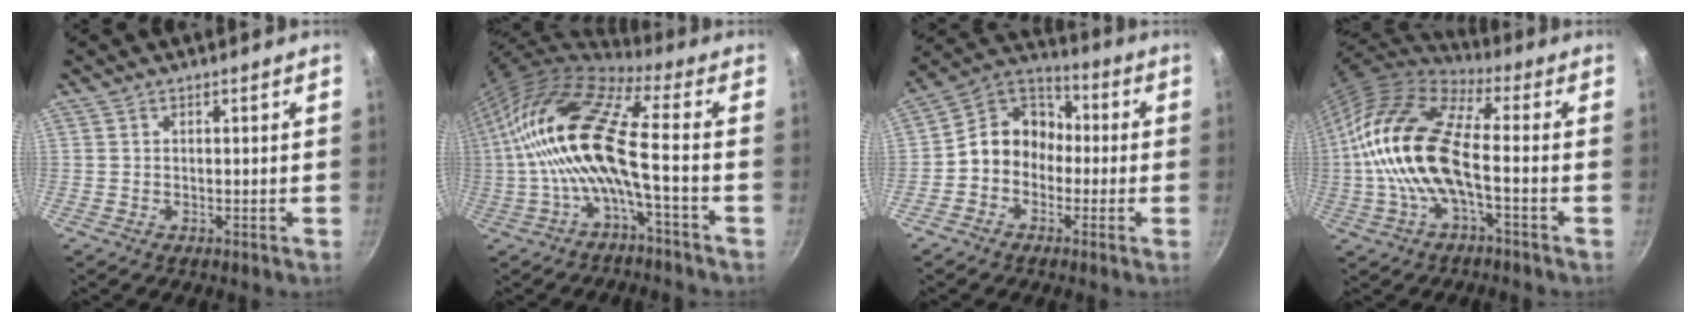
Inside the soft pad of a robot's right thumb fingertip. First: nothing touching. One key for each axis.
{"total": 16.9, "fx": -1.7, "fy": 4.2, "fz": 16.3, "tx": -0.329, "ty": 0.034, "tz": -0.044}
{"total": 10.3, "fx": -1.7, "fy": 8.7, "fz": 5.2, "tx": -0.048, "ty": 0.045, "tz": -0.057}
{"total": 17.1, "fx": -1.8, "fy": 7.1, "fz": 15.5, "tx": -0.291, "ty": 0.030, "tz": -0.045}